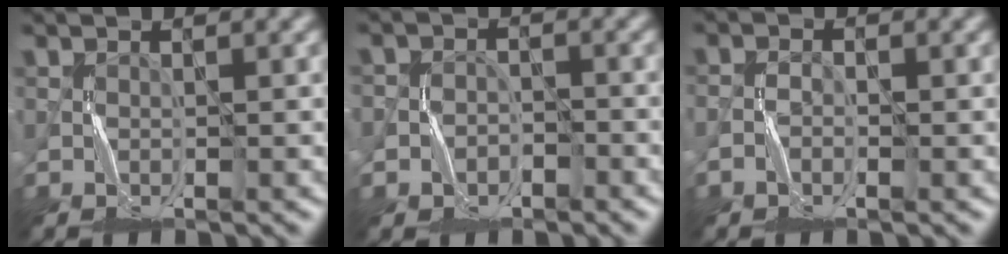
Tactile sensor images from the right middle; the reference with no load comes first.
{"total": 2.3, "force": [-1.4, 1.8, 0.0], "torque": [0.018, 0.009, -0.033]}
{"total": 1.2, "force": [-1.0, 0.6, 0.2], "torque": [-0.004, 0.008, -0.020]}